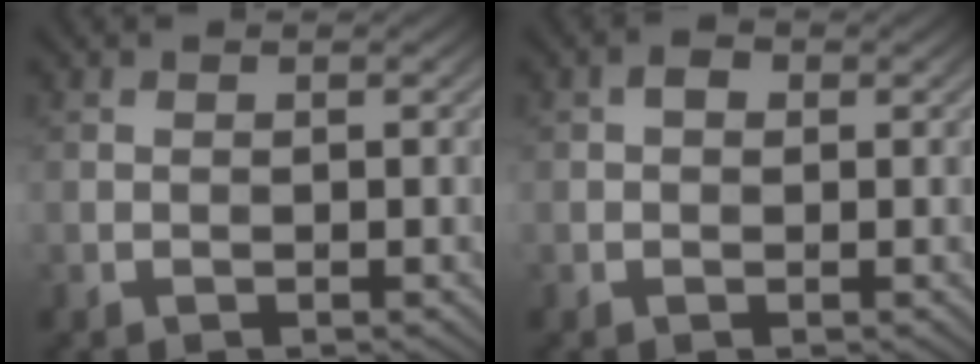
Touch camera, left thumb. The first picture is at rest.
{"total": 1.2, "force": [0.4, 0.9, 0.7], "torque": [-0.013, 0.001, 0.001]}